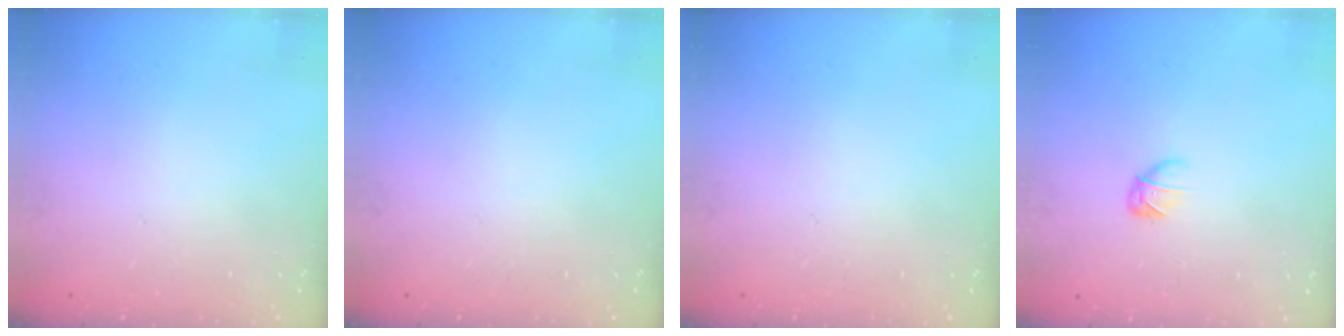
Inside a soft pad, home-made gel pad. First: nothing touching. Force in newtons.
{"total": 0.0}
{"total": 0.0}
{"total": 3.3, "press": 3.2, "slide": 0.7}